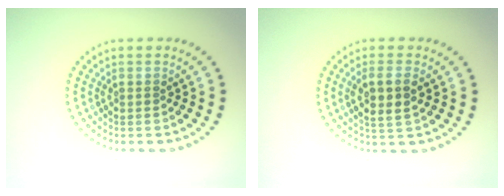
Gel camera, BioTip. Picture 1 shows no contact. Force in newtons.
{"total": 3.0, "press": 2.8, "slide": 0.9}